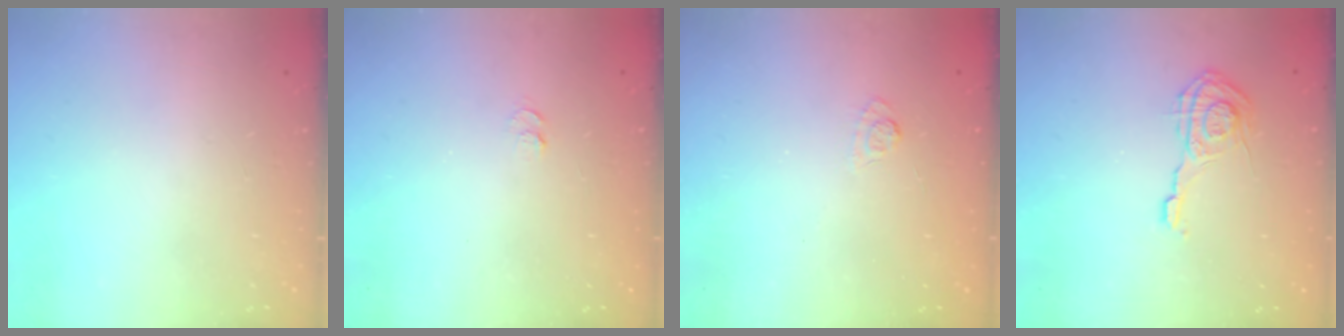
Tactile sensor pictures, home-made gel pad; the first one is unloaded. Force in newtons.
{"total": 5.2, "press": 5.2, "slide": 0.7}
{"total": 3.9, "press": 3.6, "slide": 1.5}
{"total": 9.2, "press": 9.2, "slide": 0.3}